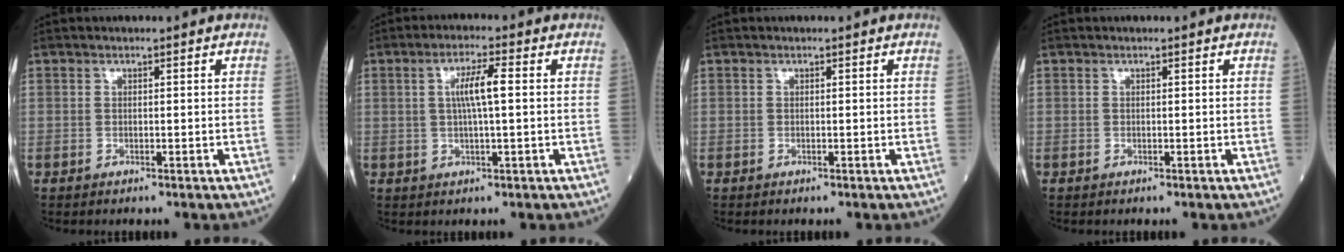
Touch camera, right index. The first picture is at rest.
{"total": 4.9, "force": [0.7, 0.3, 4.8], "torque": [-0.090, 0.005, 0.012]}
{"total": 0.0}
{"total": 0.0}